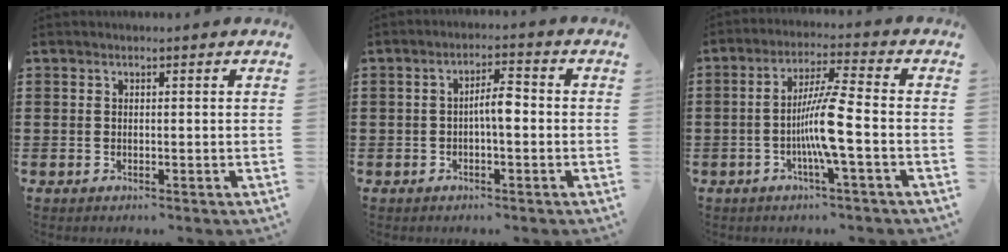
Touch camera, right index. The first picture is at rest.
{"total": 3.9, "force": [-0.6, 1.1, 3.7], "torque": [-0.068, 0.007, -0.013]}
{"total": 8.2, "force": [-2.1, 0.0, 7.9], "torque": [-0.157, -0.012, -0.047]}